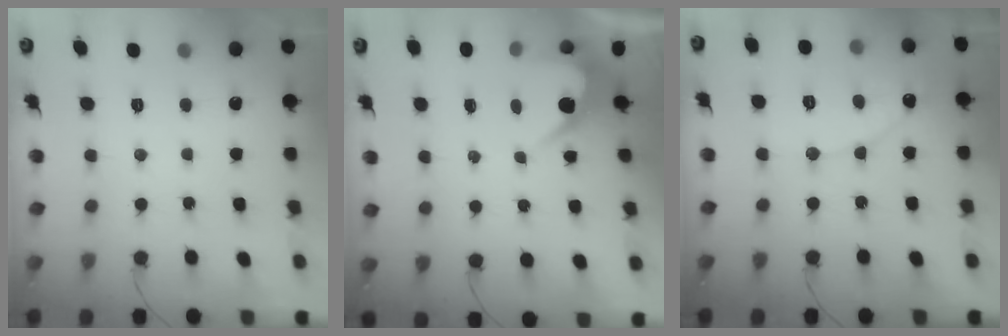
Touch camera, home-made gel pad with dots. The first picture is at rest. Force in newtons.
{"total": 4.2, "press": 4.2, "slide": 0.2}
{"total": 7.1, "press": 7.1, "slide": 0.6}